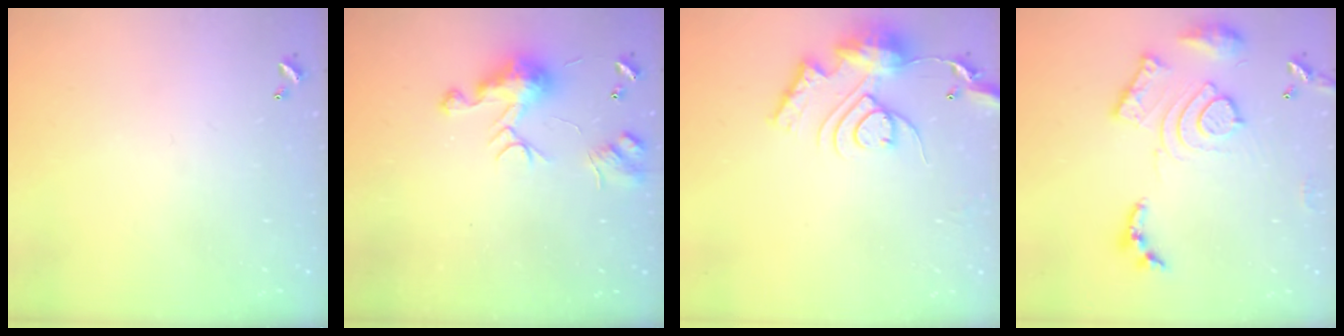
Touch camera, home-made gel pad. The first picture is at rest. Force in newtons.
{"total": 8.4, "press": 8.3, "slide": 0.4}
{"total": 14.9, "press": 14.8, "slide": 1.6}
{"total": 16.6, "press": 16.6, "slide": 1.6}